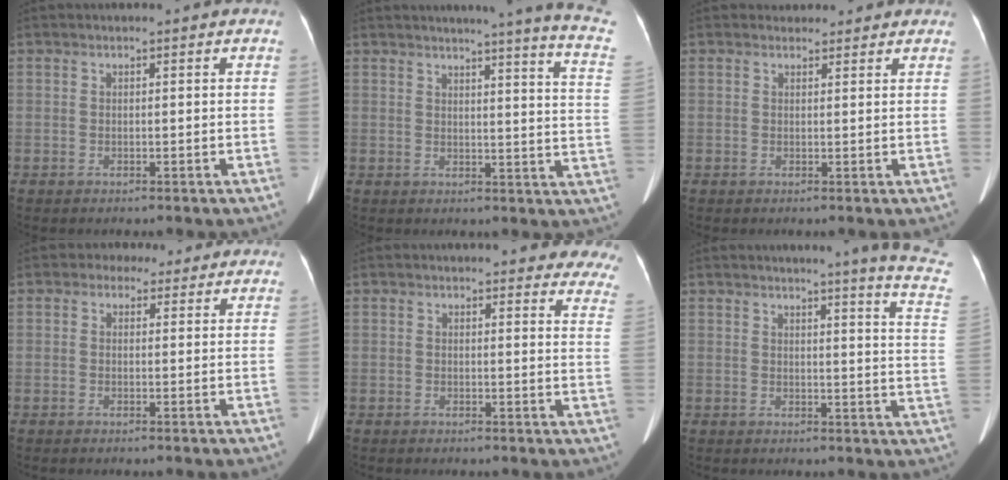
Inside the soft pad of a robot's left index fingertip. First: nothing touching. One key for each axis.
{"total": 14.2, "fx": 11.8, "fy": -1.6, "fz": 7.8, "tx": -0.101, "ty": -0.074, "tz": 0.113}
{"total": 3.3, "fx": 2.9, "fy": 1.6, "fz": 0.1, "tx": 0.007, "ty": 0.012, "tz": 0.030}
{"total": 3.6, "fx": 2.7, "fy": 2.4, "fz": 0.4, "tx": 0.004, "ty": 0.010, "tz": 0.026}
{"total": 14.7, "fx": 13.7, "fy": 3.2, "fz": 4.2, "tx": -0.004, "ty": -0.049, "tz": 0.120}
{"total": 11.5, "fx": 10.0, "fy": -1.9, "fz": 5.4, "tx": -0.065, "ty": -0.078, "tz": 0.090}